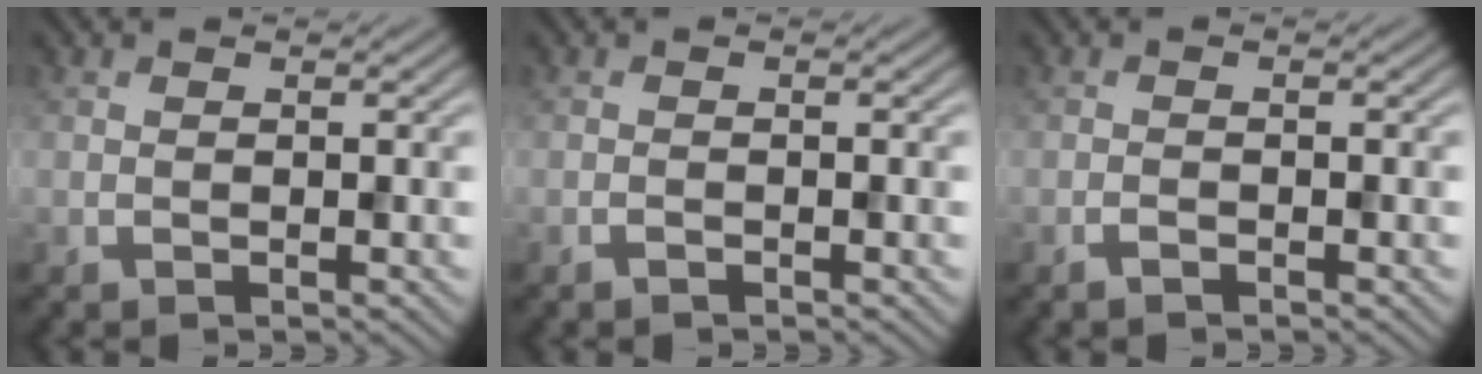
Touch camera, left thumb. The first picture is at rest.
{"total": 0.7, "force": [-0.5, 0.1, 0.4], "torque": [-0.005, 0.000, -0.010]}
{"total": 1.0, "force": [-0.8, 0.2, 0.5], "torque": [-0.010, 0.000, -0.015]}